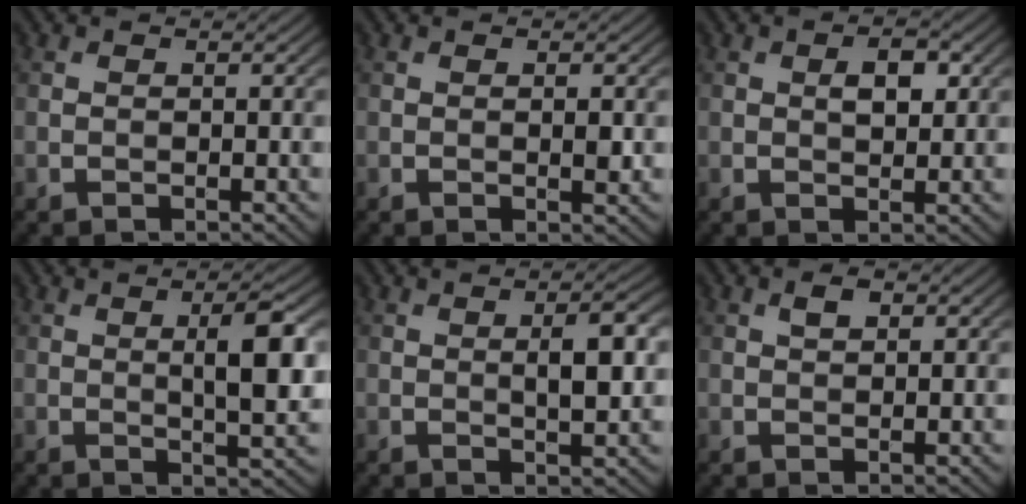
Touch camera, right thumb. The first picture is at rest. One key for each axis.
{"total": 1.1, "fx": 0.1, "fy": 0.2, "fz": 1.1, "tx": -0.020, "ty": -0.001, "tz": 0.001}
{"total": 2.9, "fx": 0.8, "fy": 1.5, "fz": 2.4, "tx": -0.036, "ty": 0.000, "tz": 0.012}
{"total": 6.3, "fx": 0.9, "fy": 1.5, "fz": 6.0, "tx": -0.098, "ty": 0.003, "tz": 0.015}
{"total": 4.5, "fx": 0.5, "fy": 1.2, "fz": 4.3, "tx": -0.073, "ty": 0.004, "tz": 0.009}
{"total": 1.5, "fx": 0.7, "fy": 0.7, "fz": 1.2, "tx": -0.022, "ty": 0.002, "tz": 0.011}